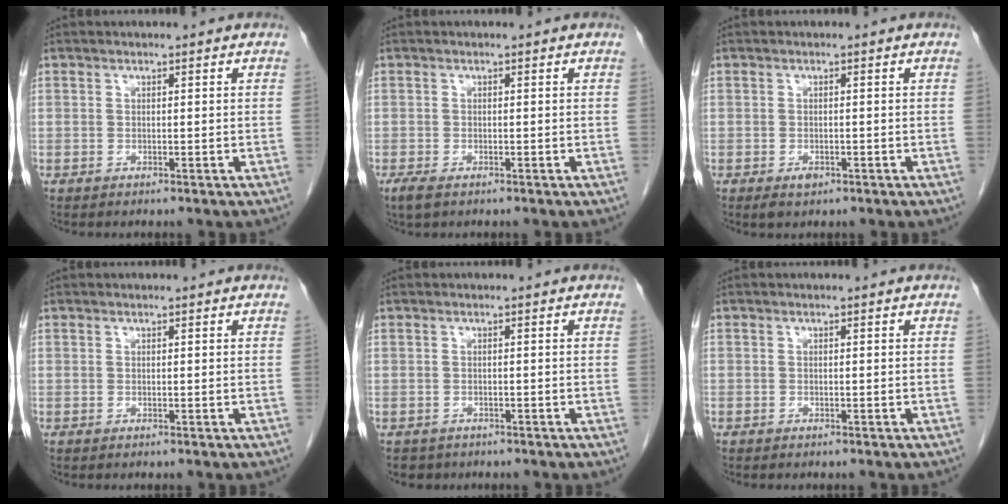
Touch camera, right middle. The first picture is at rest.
{"total": 2.3, "force": [-1.5, 0.9, 1.5], "torque": [-0.037, -0.007, -0.022]}
{"total": 1.6, "force": [-0.9, 0.9, 1.0], "torque": [-0.015, 0.001, -0.008]}
{"total": 0.0}
{"total": 2.5, "force": [-2.0, 1.6, 0.1], "torque": [-0.007, 0.002, -0.029]}
{"total": 0.0}